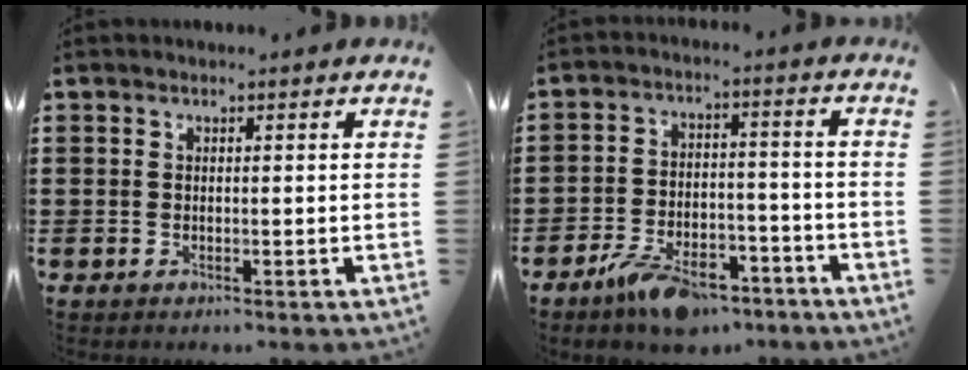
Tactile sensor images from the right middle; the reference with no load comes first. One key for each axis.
{"total": 7.3, "fx": -5.7, "fy": 2.3, "fz": 3.9, "tx": -0.083, "ty": 0.006, "tz": -0.108}